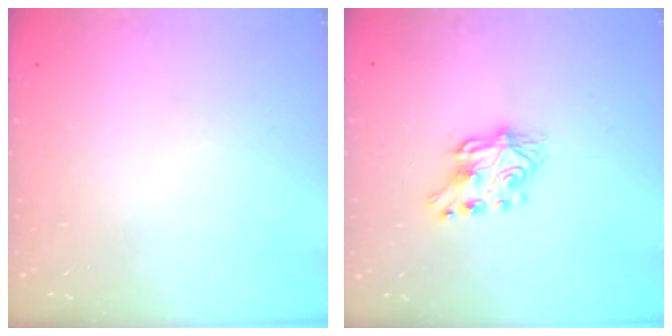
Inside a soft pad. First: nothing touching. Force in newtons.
{"total": 7.0, "press": 7.0, "slide": 0.2}